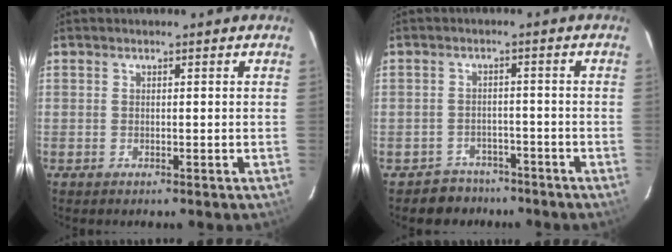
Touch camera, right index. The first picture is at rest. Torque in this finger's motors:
{"motor_torque": [-0.10, -0.10, -0.08, -0.06]}